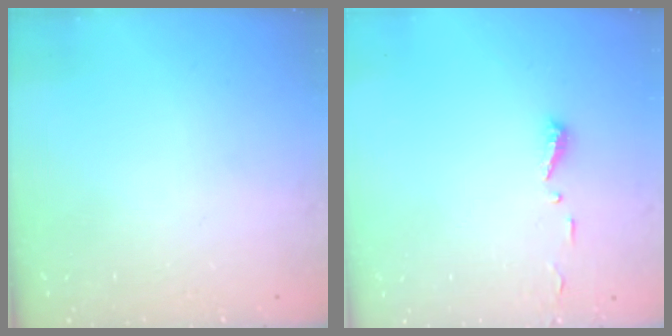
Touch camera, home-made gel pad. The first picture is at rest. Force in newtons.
{"total": 4.7, "press": 4.7, "slide": 0.5}